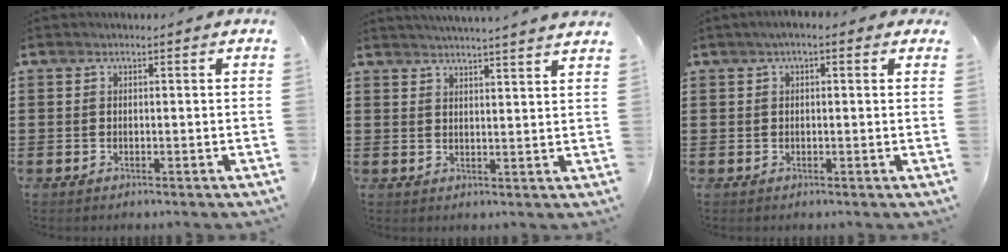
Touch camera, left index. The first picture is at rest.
{"total": 3.1, "force": [3.0, -0.8, 0.3], "torque": [-0.013, -0.015, 0.053]}
{"total": 1.8, "force": [0.5, 0.6, 1.6], "torque": [-0.031, 0.007, 0.008]}